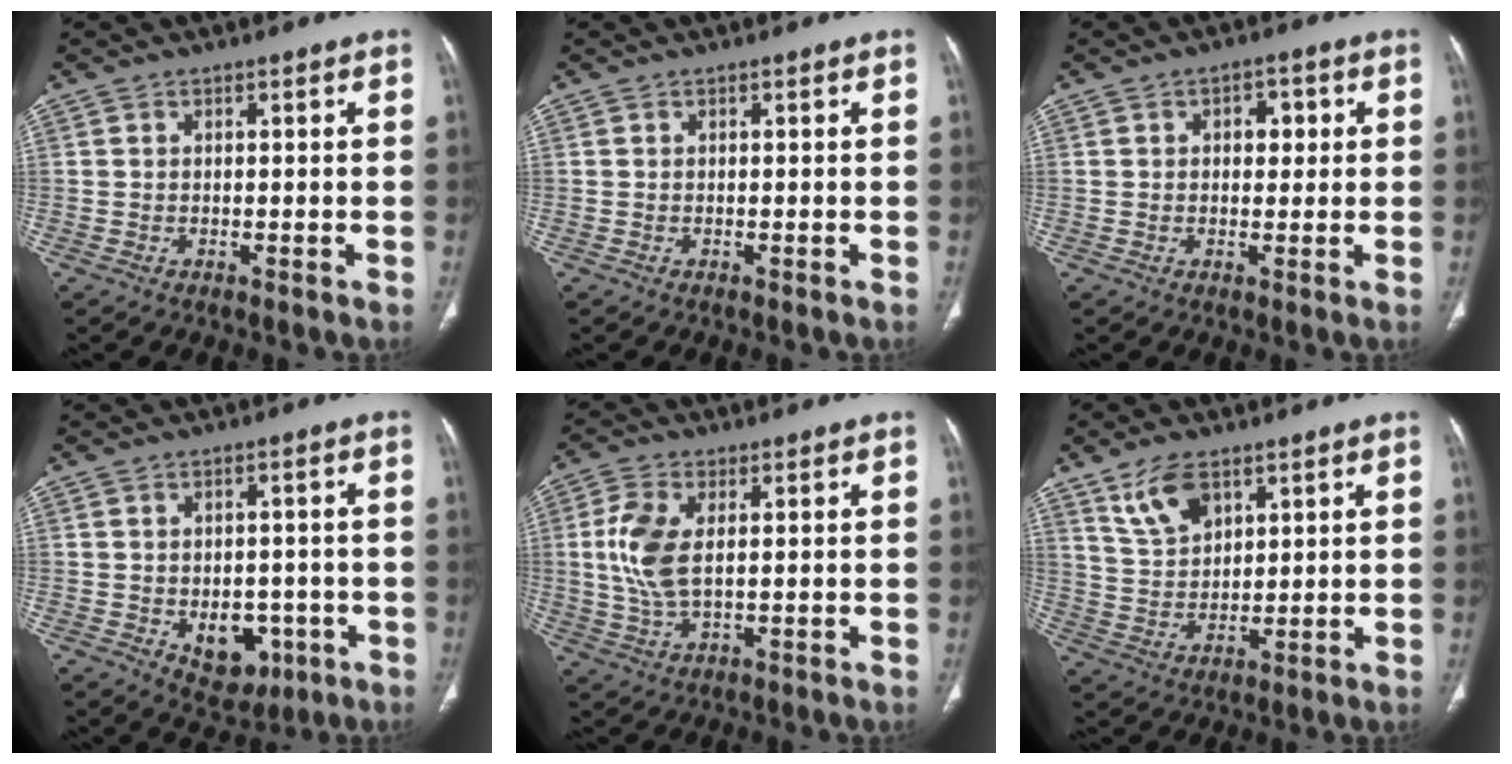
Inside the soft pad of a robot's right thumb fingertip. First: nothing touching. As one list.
[{"total": 0.0}, {"total": 4.2, "force": [1.1, 2.8, 3.0], "torque": [-0.018, 0.001, 0.012]}, {"total": 8.1, "force": [-2.4, 5.7, 5.3], "torque": [-0.039, 0.009, -0.015]}, {"total": 8.4, "force": [1.2, 4.2, 7.2], "torque": [-0.171, -0.003, 0.028]}, {"total": 8.3, "force": [5.0, 4.5, 4.8], "torque": [-0.075, -0.025, 0.105]}]